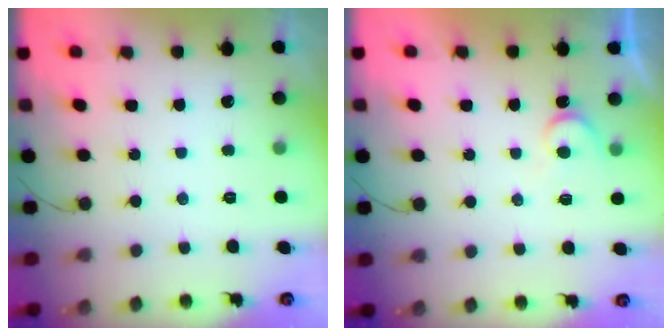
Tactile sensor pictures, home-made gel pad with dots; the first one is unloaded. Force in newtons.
{"total": 4.4, "press": 4.4, "slide": 0.4}